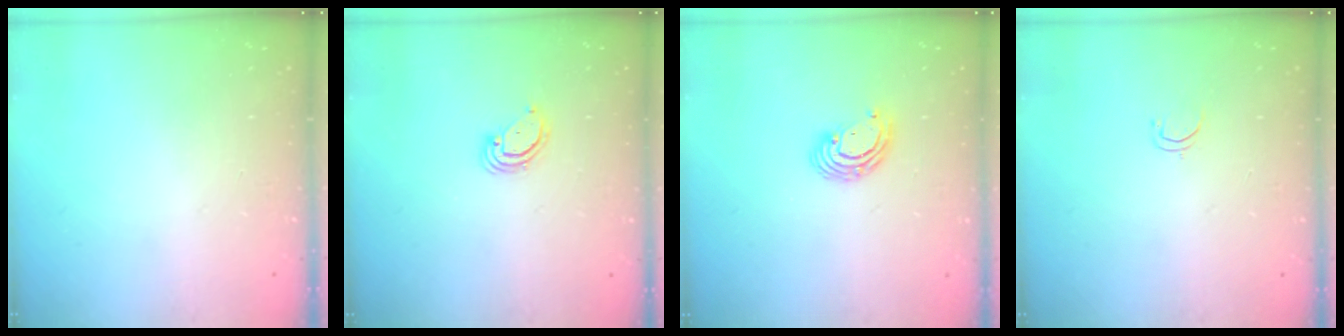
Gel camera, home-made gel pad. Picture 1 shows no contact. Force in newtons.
{"total": 2.9, "press": 2.9, "slide": 0.2}
{"total": 6.2, "press": 6.2, "slide": 0.5}
{"total": 3.3, "press": 3.2, "slide": 0.2}